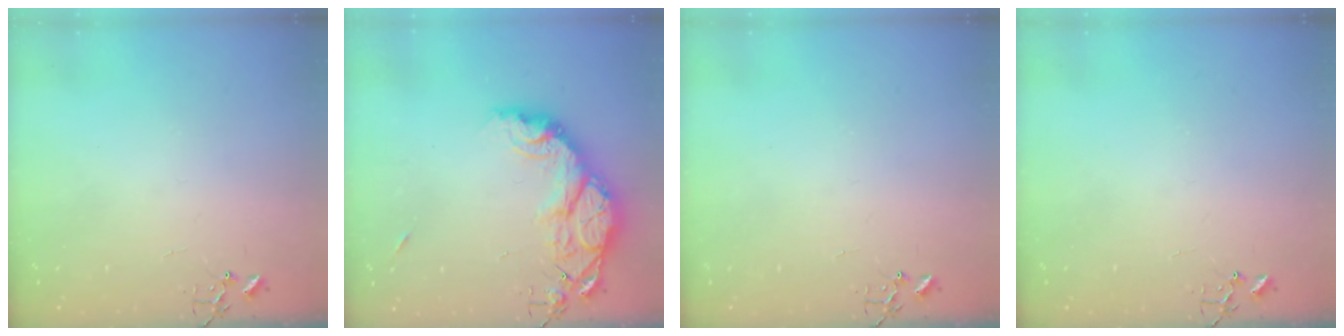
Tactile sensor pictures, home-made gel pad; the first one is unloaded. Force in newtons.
{"total": 15.3, "press": 15.2, "slide": 1.3}
{"total": 0.0}
{"total": 0.0}